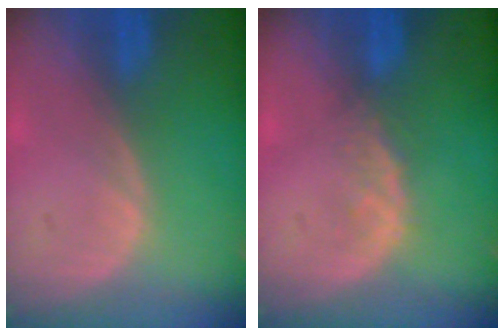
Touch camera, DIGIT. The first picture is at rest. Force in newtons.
{"total": 1.9, "press": 1.9, "slide": 0.3}